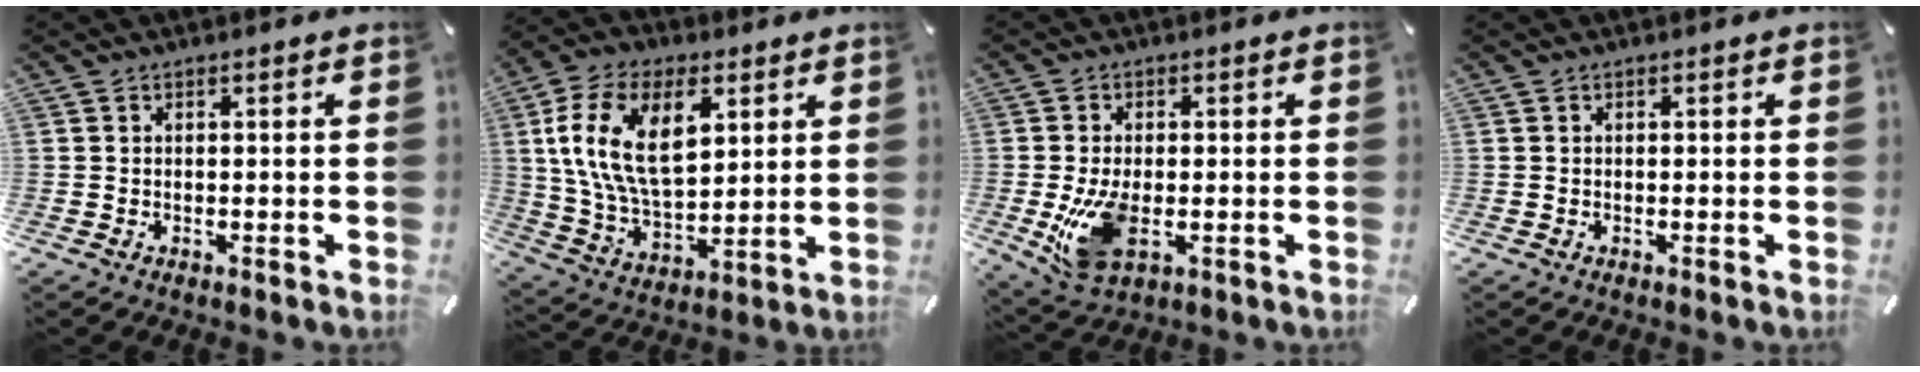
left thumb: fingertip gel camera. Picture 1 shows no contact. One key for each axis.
{"total": 17.9, "fx": 6.2, "fy": 10.4, "fz": 13.2, "tx": -0.281, "ty": -0.004, "tz": 0.108}
{"total": 9.6, "fx": -1.1, "fy": 5.5, "fz": 7.8, "tx": -0.164, "ty": -0.018, "tz": -0.019}
{"total": 0.0}